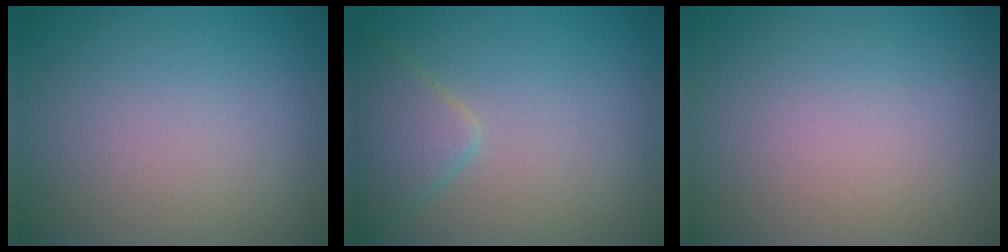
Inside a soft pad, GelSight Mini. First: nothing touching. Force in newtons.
{"total": 2.7, "press": 2.7, "slide": 0.2}
{"total": 0.0}